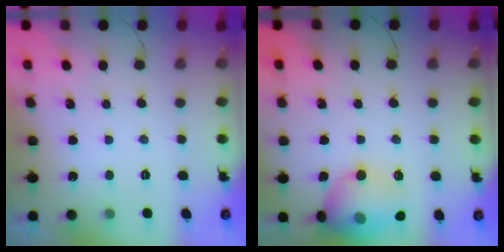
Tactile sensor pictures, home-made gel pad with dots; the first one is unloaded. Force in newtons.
{"total": 15.2, "press": 14.6, "slide": 4.1}